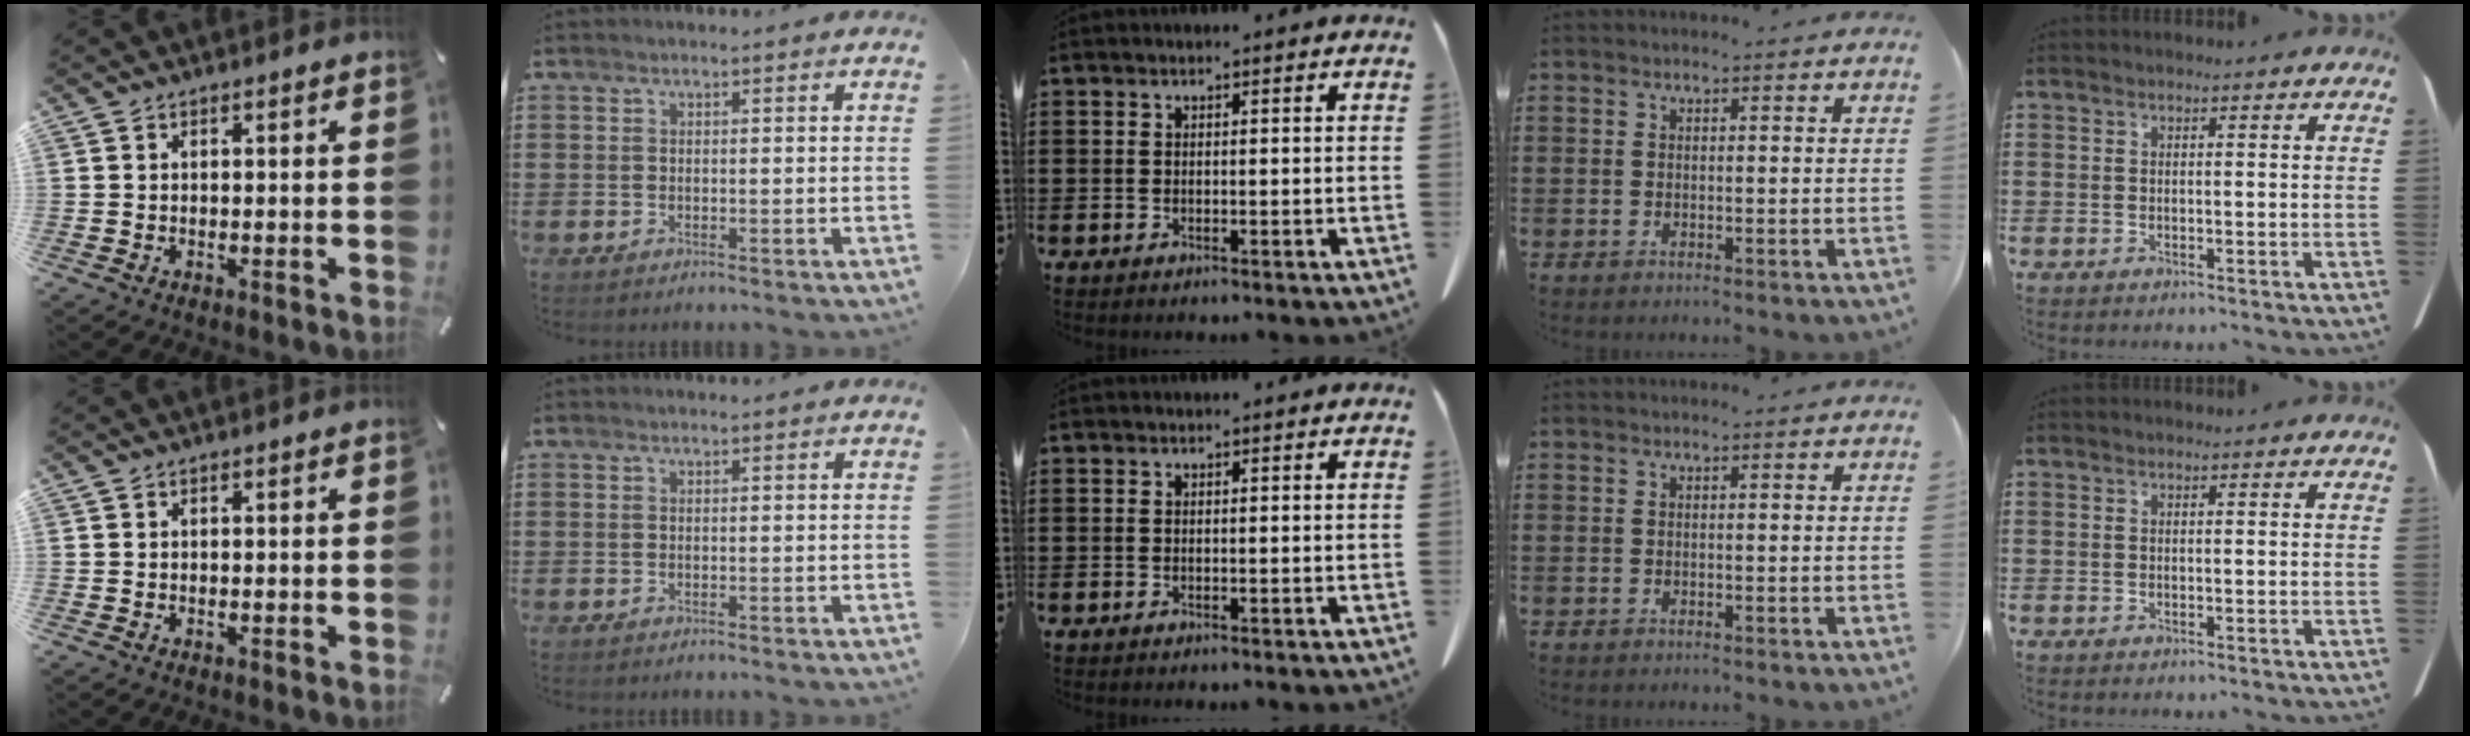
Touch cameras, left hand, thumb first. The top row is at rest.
{}